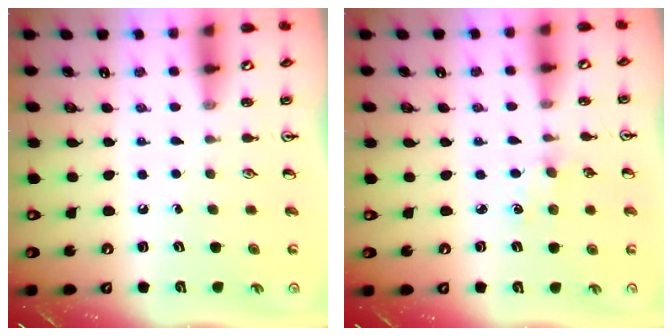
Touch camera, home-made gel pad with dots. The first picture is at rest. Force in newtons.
{"total": 2.3, "press": 2.3, "slide": 0.3}